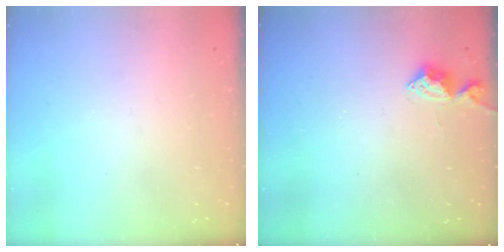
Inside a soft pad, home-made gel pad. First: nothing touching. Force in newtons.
{"total": 5.8, "press": 5.7, "slide": 0.7}